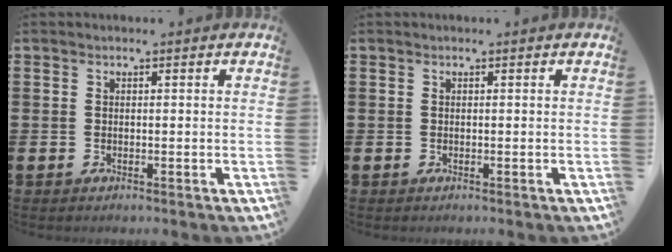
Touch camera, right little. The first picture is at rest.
{"total": 0.0}